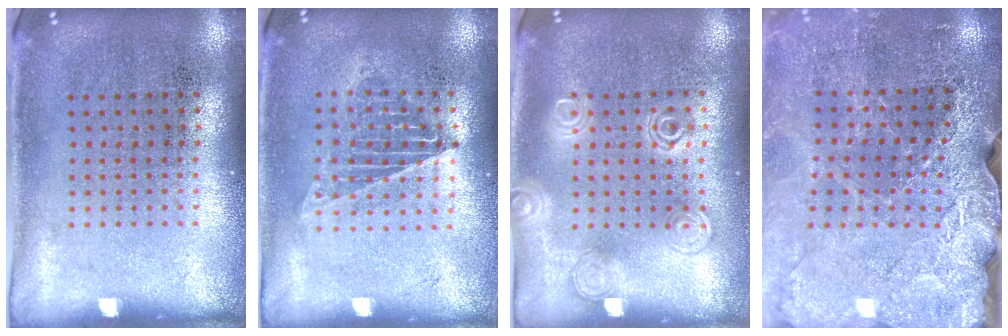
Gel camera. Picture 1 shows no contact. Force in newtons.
{"total": 1.2, "press": 1.1, "slide": 0.4}
{"total": 1.3, "press": 1.3, "slide": 0.2}
{"total": 3.1, "press": 3.0, "slide": 0.4}